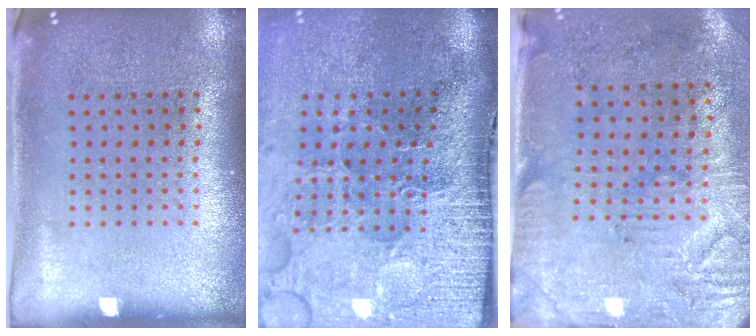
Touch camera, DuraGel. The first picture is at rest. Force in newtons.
{"total": 5.1, "press": 4.1, "slide": 3.0}
{"total": 3.0, "press": 2.5, "slide": 1.7}